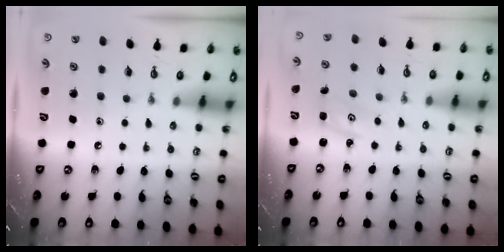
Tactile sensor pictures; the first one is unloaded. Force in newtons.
{"total": 1.5, "press": 1.5, "slide": 0.3}